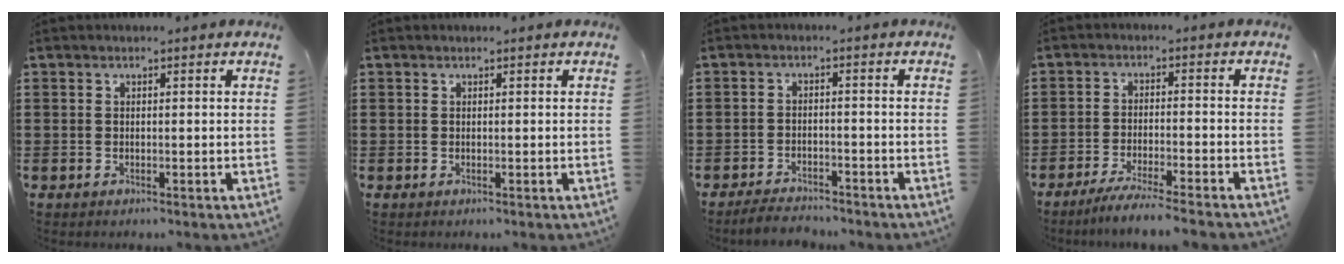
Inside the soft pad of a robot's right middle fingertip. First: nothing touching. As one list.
[{"total": 0.0}, {"total": 3.1, "force": [-3.0, 0.5, 0.4], "torque": [-0.011, 0.002, -0.062]}, {"total": 4.2, "force": [-3.9, -0.3, 1.7], "torque": [-0.034, -0.012, -0.076]}]